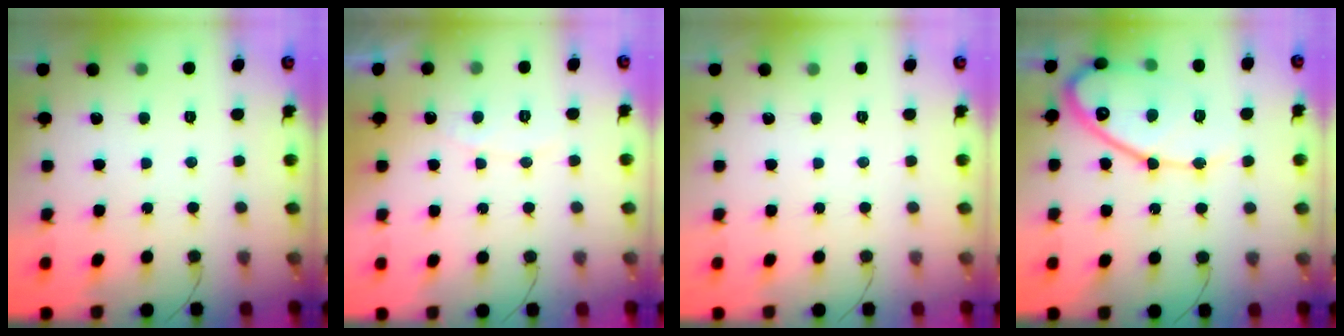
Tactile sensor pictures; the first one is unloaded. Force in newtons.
{"total": 4.4, "press": 4.4, "slide": 0.3}
{"total": 0.0}
{"total": 17.6, "press": 17.5, "slide": 1.3}